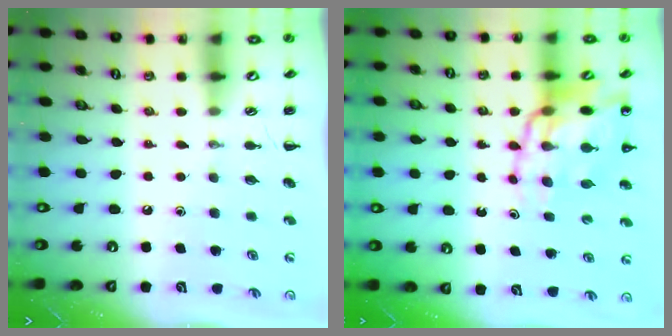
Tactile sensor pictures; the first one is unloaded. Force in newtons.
{"total": 15.5, "press": 14.9, "slide": 4.0}